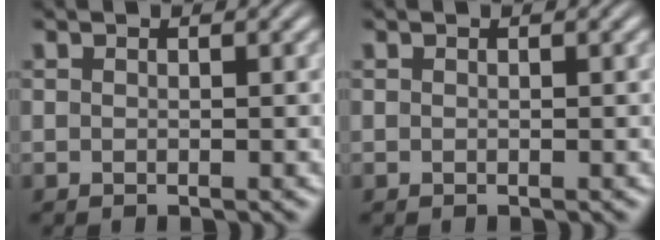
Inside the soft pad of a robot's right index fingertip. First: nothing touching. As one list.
[{"total": 0.0}]